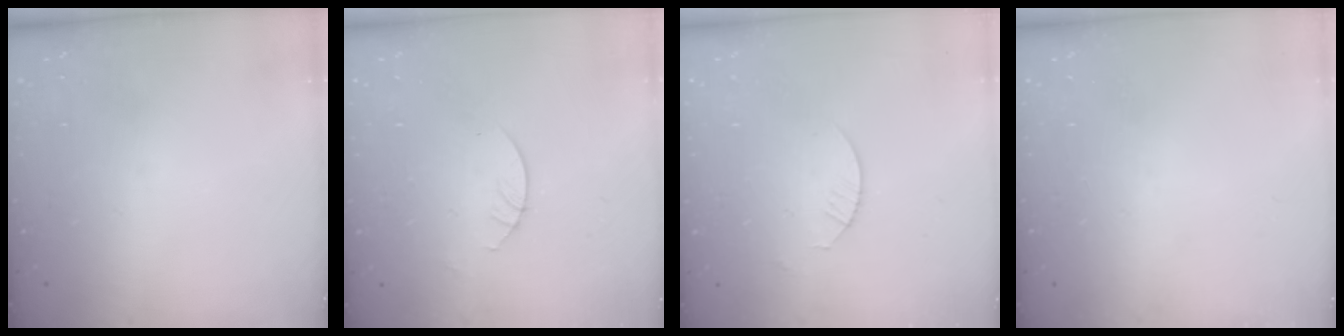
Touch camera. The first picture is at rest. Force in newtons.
{"total": 3.0, "press": 2.9, "slide": 0.3}
{"total": 1.8, "press": 1.8, "slide": 0.2}
{"total": 0.0}